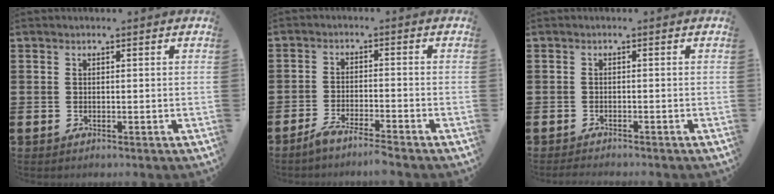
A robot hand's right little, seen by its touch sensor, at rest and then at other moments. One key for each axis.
{"total": 3.5, "fx": -3.0, "fy": -0.3, "fz": 1.8, "tx": -0.037, "ty": -0.003, "tz": -0.056}
{"total": 0.9, "fx": -0.9, "fy": 0.0, "fz": 0.2, "tx": -0.005, "ty": -0.002, "tz": -0.017}